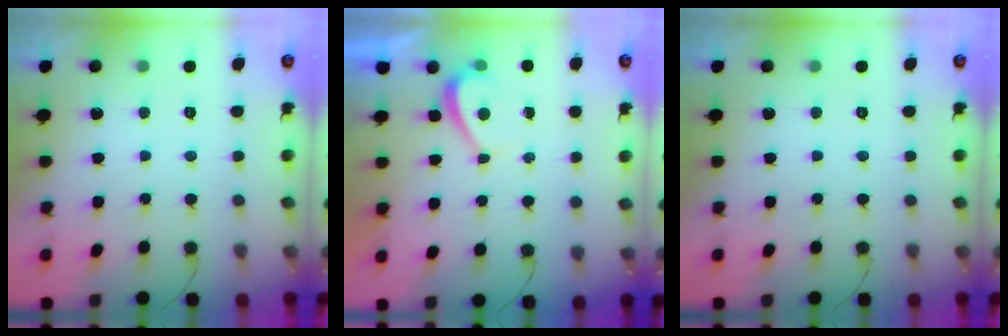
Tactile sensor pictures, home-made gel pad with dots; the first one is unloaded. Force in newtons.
{"total": 1.3, "press": 1.1, "slide": 0.5}
{"total": 0.0}